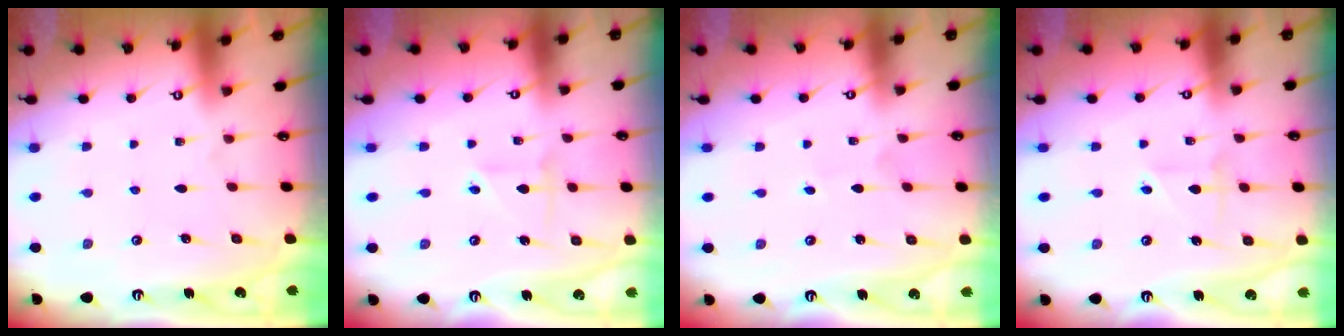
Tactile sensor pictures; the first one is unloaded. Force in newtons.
{"total": 2.5, "press": 2.3, "slide": 0.8}
{"total": 1.0, "press": 1.0, "slide": 0.0}
{"total": 2.6, "press": 2.6, "slide": 0.3}